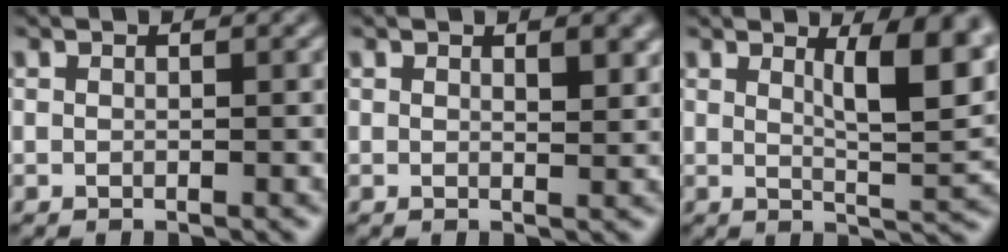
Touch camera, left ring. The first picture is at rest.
{"total": 1.8, "force": [1.0, 0.6, 1.4], "torque": [-0.017, -0.003, 0.017]}
{"total": 6.8, "force": [2.7, 1.9, 5.9], "torque": [-0.078, -0.006, 0.043]}